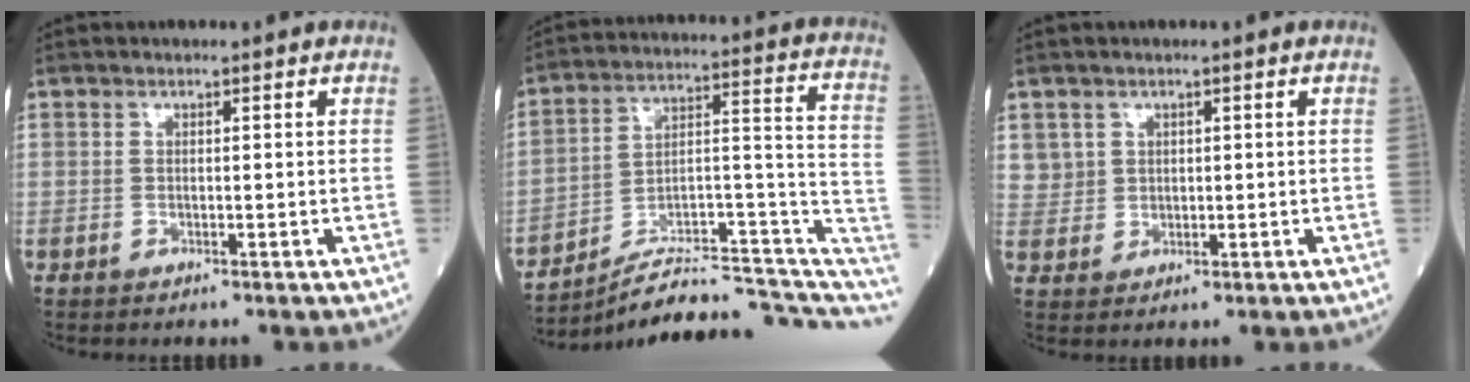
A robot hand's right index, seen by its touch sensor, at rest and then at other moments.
{"total": 19.7, "force": [-17.0, 4.6, 8.8], "torque": [-0.084, 0.074, -0.246]}
{"total": 3.6, "force": [1.6, 3.2, 0.1], "torque": [0.010, 0.003, 0.032]}